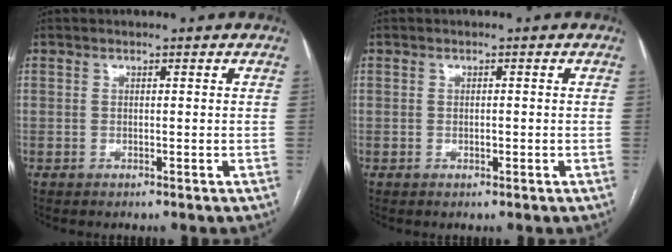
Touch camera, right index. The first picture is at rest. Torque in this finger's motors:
{"motor_torque": [-0.12, 0.09, -0.04, -0.01]}